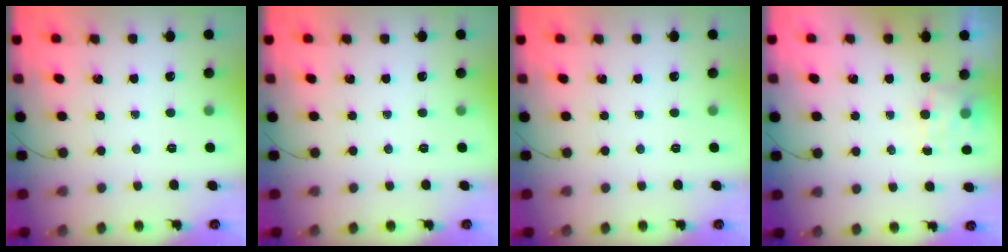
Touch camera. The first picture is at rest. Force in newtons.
{"total": 0.0}
{"total": 0.0}
{"total": 5.6, "press": 5.5, "slide": 1.1}